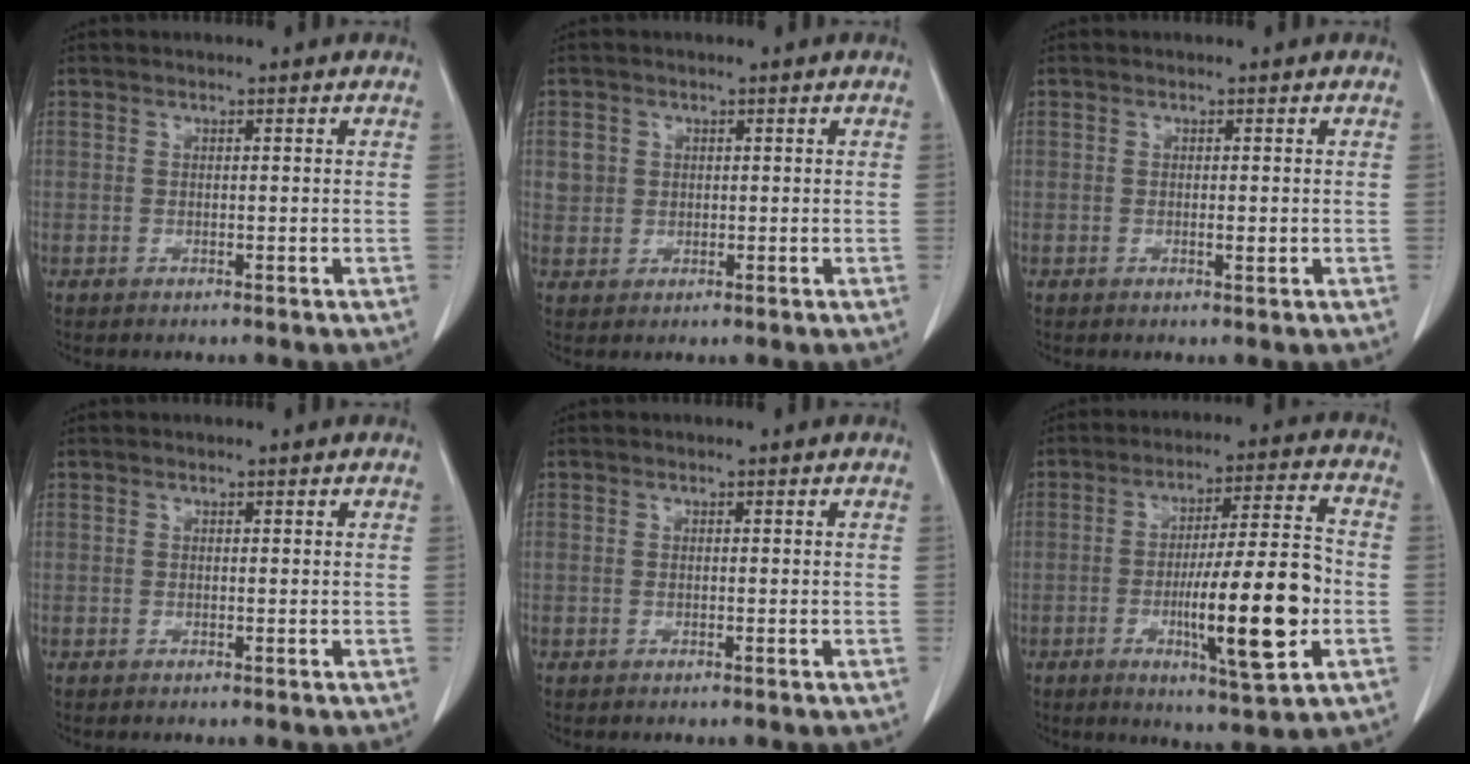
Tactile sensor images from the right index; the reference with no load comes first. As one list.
[{"total": 2.8, "force": [0.8, 2.6, 0.5], "torque": [-0.003, 0.003, 0.017]}, {"total": 0.9, "force": [-0.1, 0.2, 0.9], "torque": [-0.015, -0.002, -0.001]}, {"total": 0.0}, {"total": 0.0}, {"total": 15.3, "force": [-3.7, 1.2, 14.8], "torque": [-0.239, -0.005, -0.056]}]